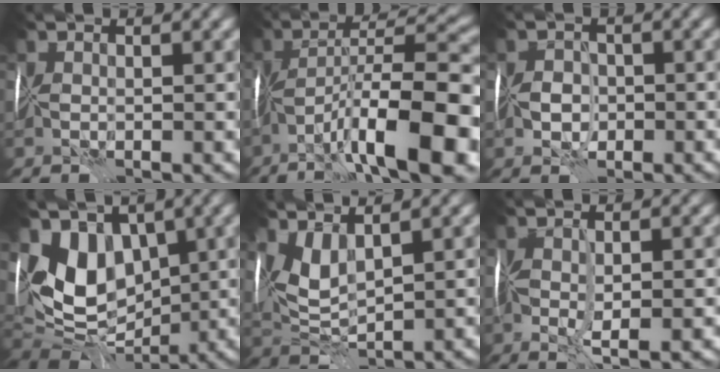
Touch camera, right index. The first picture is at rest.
{"total": 13.0, "force": [-6.7, 2.3, 10.9], "torque": [-0.169, 0.002, -0.112]}
{"total": 1.1, "force": [-0.8, 0.6, 0.3], "torque": [0.005, -0.003, -0.019]}
{"total": 8.1, "force": [1.6, 5.7, 5.5], "torque": [-0.093, -0.016, 0.026]}
{"total": 2.6, "force": [1.6, 0.6, 1.9], "torque": [-0.040, -0.008, 0.038]}
{"total": 2.0, "force": [-0.7, 0.0, 1.8], "torque": [-0.034, -0.011, -0.009]}